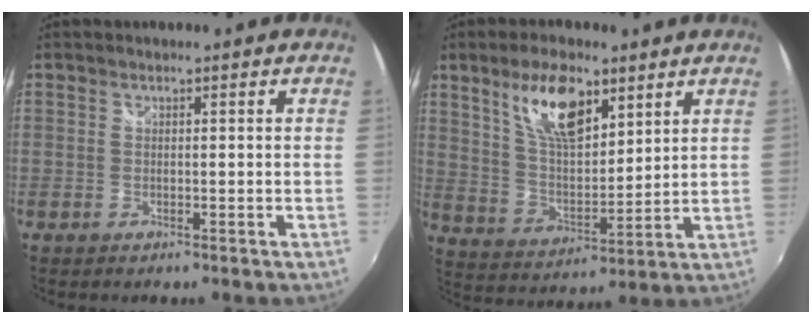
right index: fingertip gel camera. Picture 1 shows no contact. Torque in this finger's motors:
{"motor_torque": [0.43, 0.30, 0.30, 0.10]}